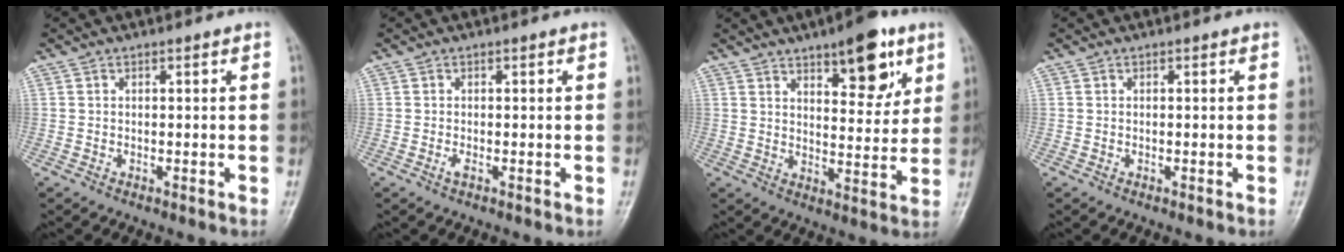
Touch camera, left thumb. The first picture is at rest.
{"total": 1.0, "force": [-0.2, 0.2, 0.9], "torque": [-0.016, 0.001, -0.002]}
{"total": 12.6, "force": [7.1, 4.8, 9.2], "torque": [-0.095, -0.037, 0.102]}
{"total": 0.0}